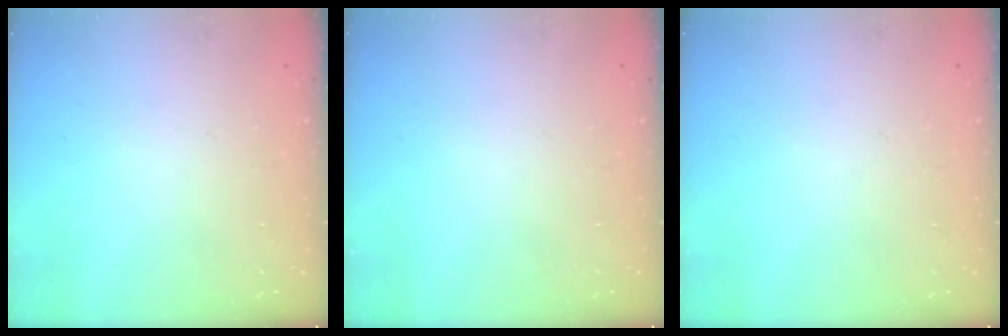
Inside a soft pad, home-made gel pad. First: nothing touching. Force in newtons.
{"total": 0.0}
{"total": 0.0}